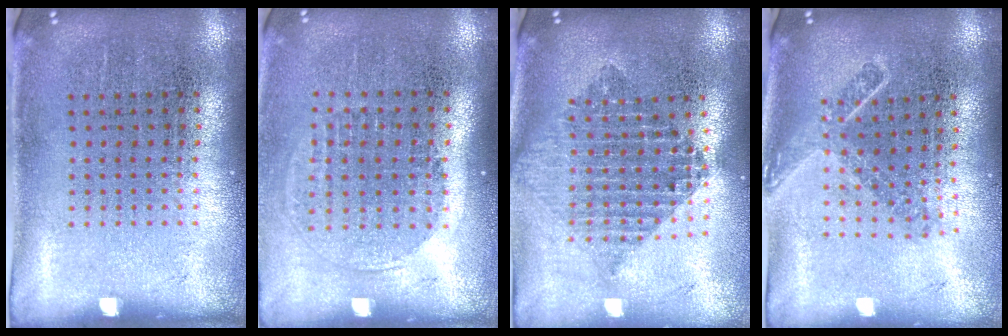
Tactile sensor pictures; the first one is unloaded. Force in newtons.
{"total": 1.3, "press": 1.2, "slide": 0.6}
{"total": 2.2, "press": 1.7, "slide": 1.3}
{"total": 1.8, "press": 1.4, "slide": 1.2}